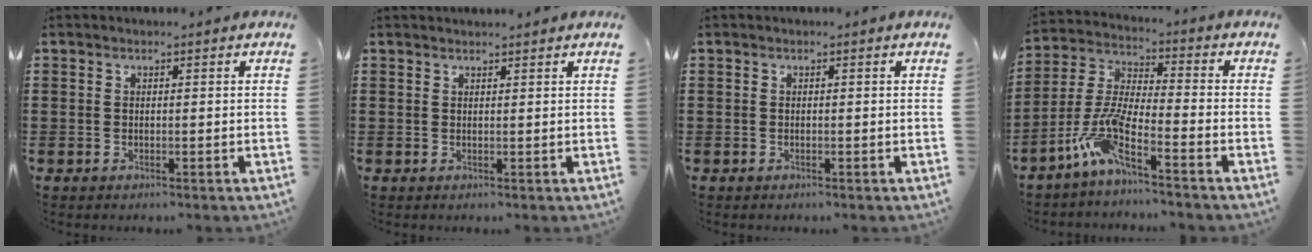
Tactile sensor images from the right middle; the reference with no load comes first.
{"total": 0.9, "force": [0.9, 0.0, 0.0], "torque": [-0.002, -0.004, 0.018]}
{"total": 0.0}
{"total": 8.3, "force": [-5.9, 0.8, 5.8], "torque": [-0.144, -0.022, -0.119]}